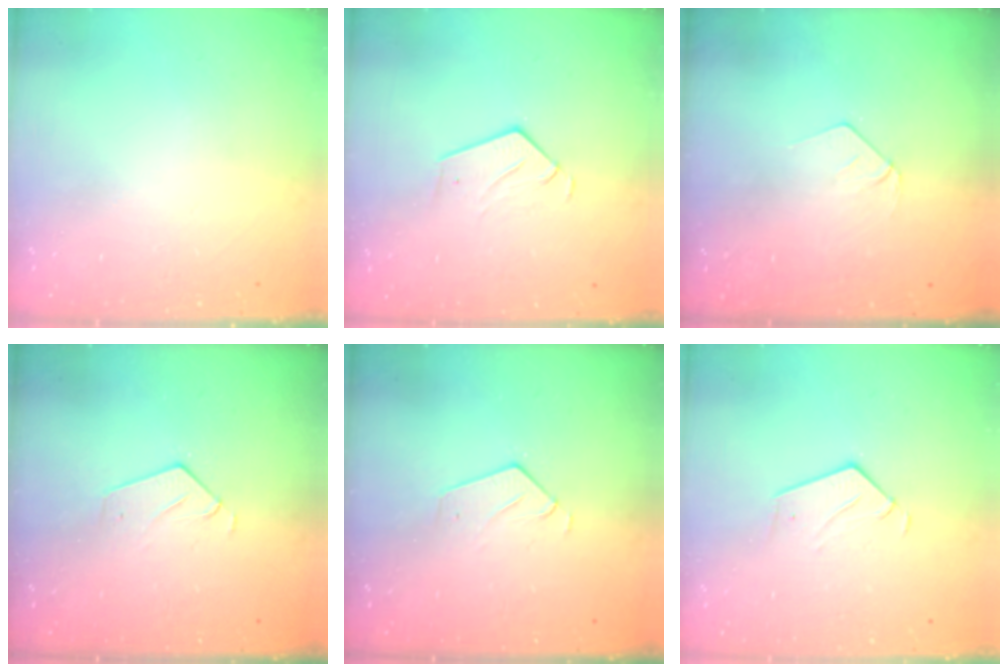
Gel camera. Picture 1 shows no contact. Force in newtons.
{"total": 2.9, "press": 2.9, "slide": 0.2}
{"total": 3.6, "press": 3.6, "slide": 0.2}
{"total": 2.6, "press": 2.6, "slide": 0.2}
{"total": 2.6, "press": 2.6, "slide": 0.2}
{"total": 3.0, "press": 3.0, "slide": 0.2}